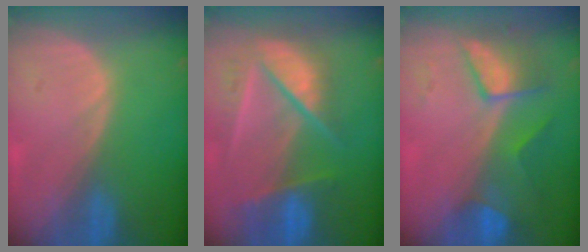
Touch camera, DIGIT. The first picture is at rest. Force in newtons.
{"total": 9.9, "press": 8.3, "slide": 5.4}
{"total": 7.4, "press": 6.7, "slide": 3.3}